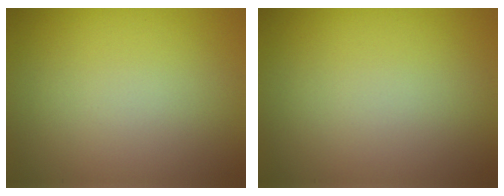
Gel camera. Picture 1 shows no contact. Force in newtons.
{"total": 0.0}